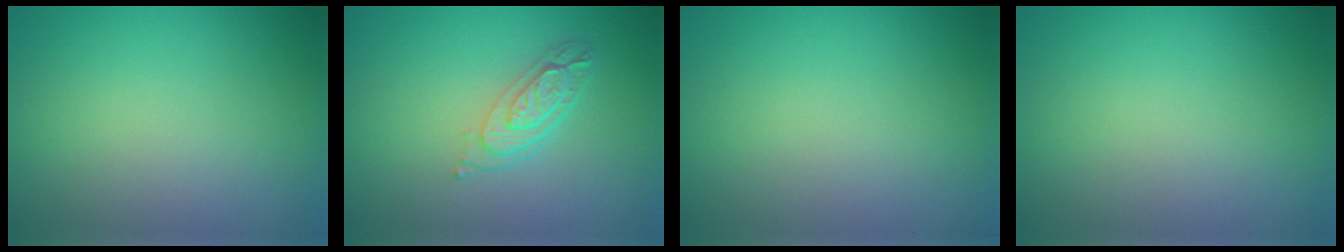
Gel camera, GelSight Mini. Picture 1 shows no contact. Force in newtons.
{"total": 3.5, "press": 2.6, "slide": 2.3}
{"total": 0.0}
{"total": 0.0}